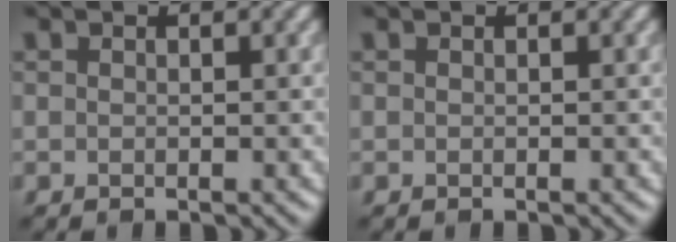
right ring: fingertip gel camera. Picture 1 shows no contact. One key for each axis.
{"total": 0.0}